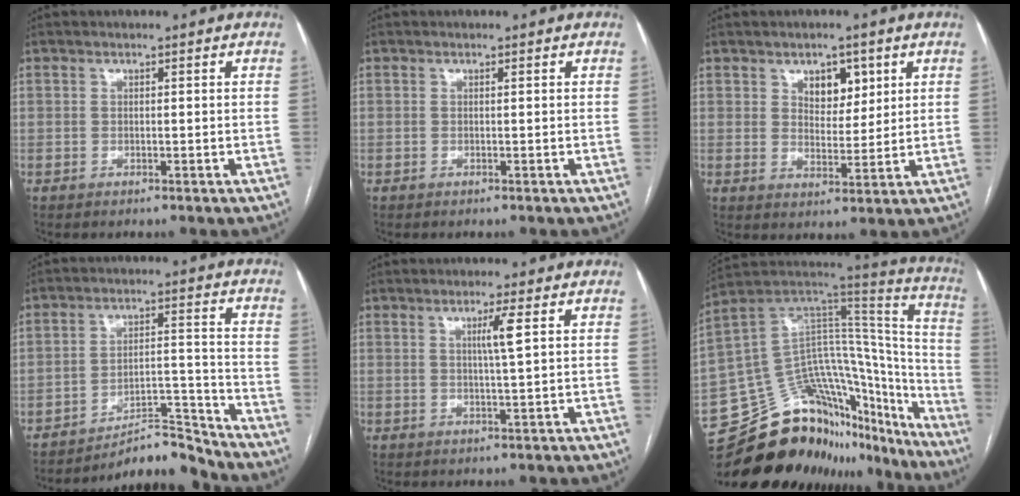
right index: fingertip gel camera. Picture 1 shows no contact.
{"total": 0.0}
{"total": 5.4, "force": [2.8, 3.2, 3.4], "torque": [-0.046, 0.002, 0.046]}
{"total": 7.6, "force": [-7.5, 0.4, 0.5], "torque": [0.000, 0.044, -0.123]}
{"total": 3.3, "force": [1.1, -0.7, 3.0], "torque": [-0.055, -0.004, 0.018]}
{"total": 33.6, "force": [-25.2, 15.2, 16.2], "torque": [-0.203, 0.046, -0.359]}